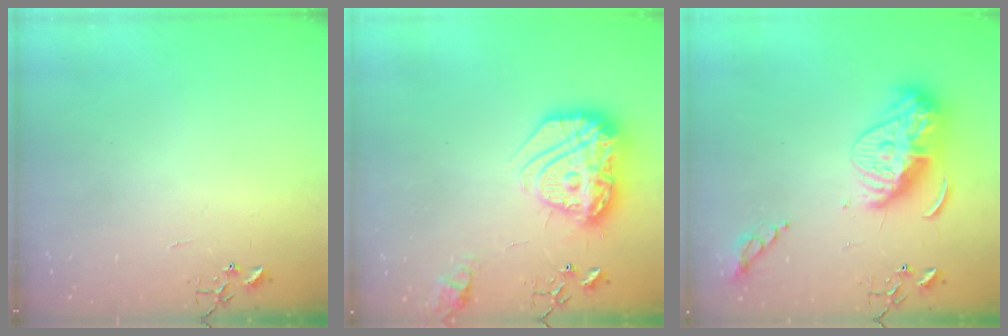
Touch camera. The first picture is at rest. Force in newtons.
{"total": 20.7, "press": 20.6, "slide": 1.5}
{"total": 16.7, "press": 16.7, "slide": 0.8}